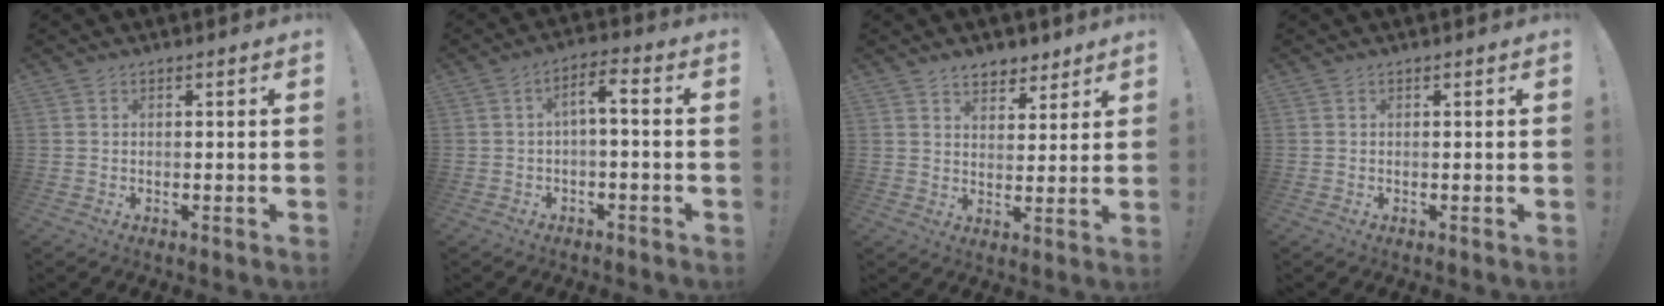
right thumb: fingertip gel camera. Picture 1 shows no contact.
{"total": 5.3, "force": [-1.4, 1.7, 4.8], "torque": [-0.079, 0.010, -0.028]}
{"total": 6.4, "force": [5.0, 3.7, 1.5], "torque": [-0.004, -0.038, 0.090]}
{"total": 0.0}